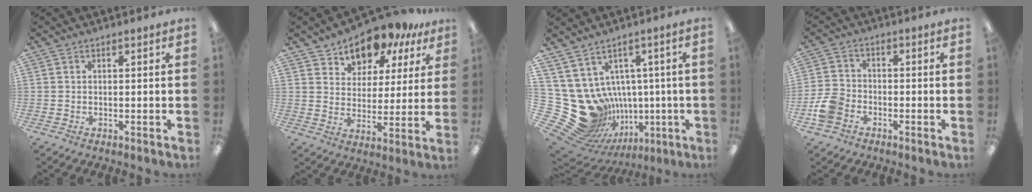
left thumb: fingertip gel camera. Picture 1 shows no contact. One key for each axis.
{"total": 11.1, "fx": 9.6, "fy": 5.3, "fz": 1.7, "tx": -0.037, "ty": -0.084, "tz": 0.179}
{"total": 17.6, "fx": -2.1, "fy": 15.1, "fz": 8.8, "tx": -0.213, "ty": -0.023, "tz": 0.009}
{"total": 6.7, "fx": -3.2, "fy": 5.0, "fz": 3.2, "tx": -0.066, "ty": 0.020, "tz": -0.058}